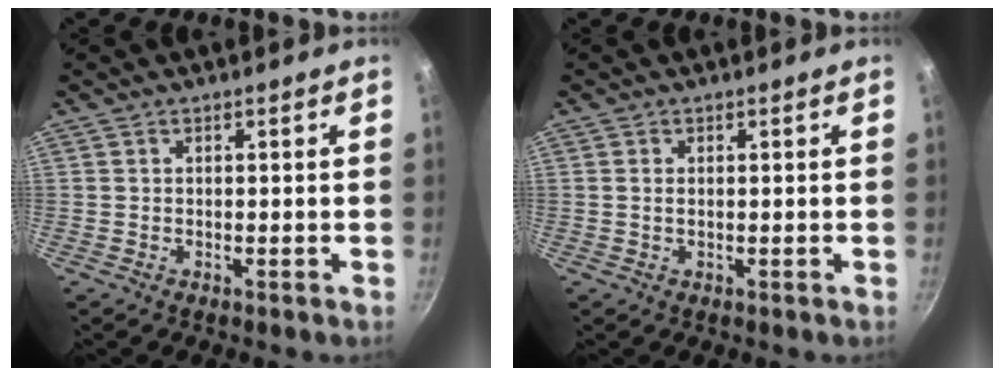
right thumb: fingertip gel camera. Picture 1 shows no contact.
{"total": 0.8, "force": [0.1, 0.5, 0.7], "torque": [-0.013, 0.001, 0.001]}